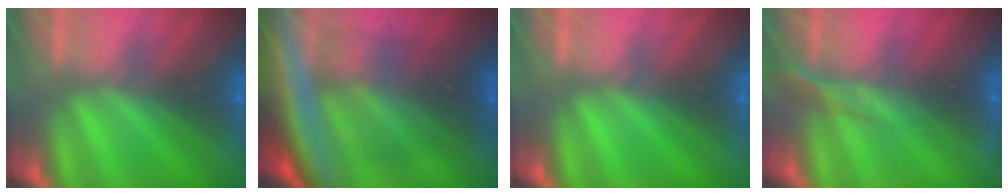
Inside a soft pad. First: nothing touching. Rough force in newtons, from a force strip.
{"total": 7.2}
{"total": 0.0}
{"total": 2.6}